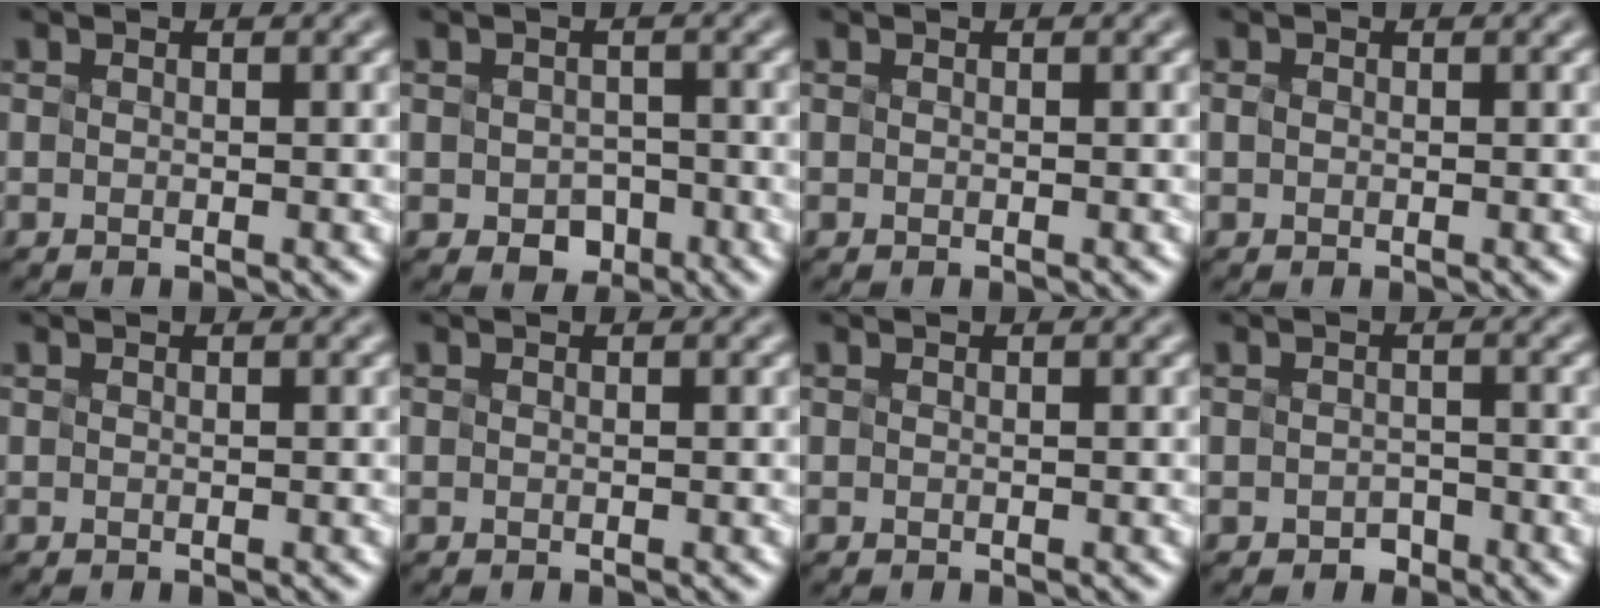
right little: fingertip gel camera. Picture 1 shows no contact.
{"total": 1.8, "force": [-1.3, 1.2, 0.5], "torque": [-0.006, -0.007, -0.005]}
{"total": 0.0}
{"total": 0.5, "force": [-0.2, -0.2, -0.4], "torque": [0.000, 0.002, 0.006]}
{"total": 0.0}
{"total": 0.0}
{"total": 0.0}
{"total": 1.2, "force": [-1.1, 0.2, -0.3], "torque": [0.003, -0.001, -0.006]}